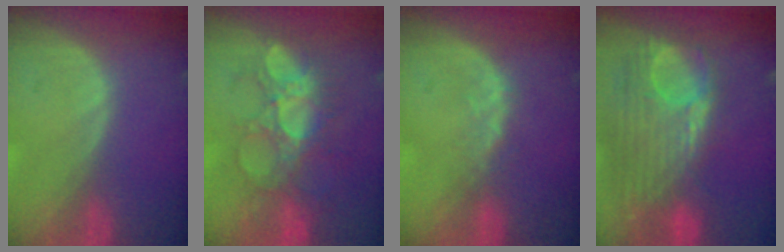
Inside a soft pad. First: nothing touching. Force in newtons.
{"total": 8.6, "press": 8.3, "slide": 2.1}
{"total": 2.6, "press": 2.1, "slide": 1.5}
{"total": 12.7, "press": 10.6, "slide": 6.9}